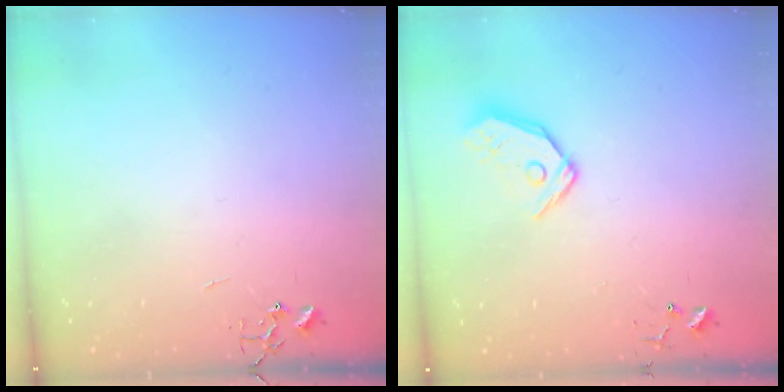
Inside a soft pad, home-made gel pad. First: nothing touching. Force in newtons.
{"total": 10.4, "press": 10.4, "slide": 1.2}